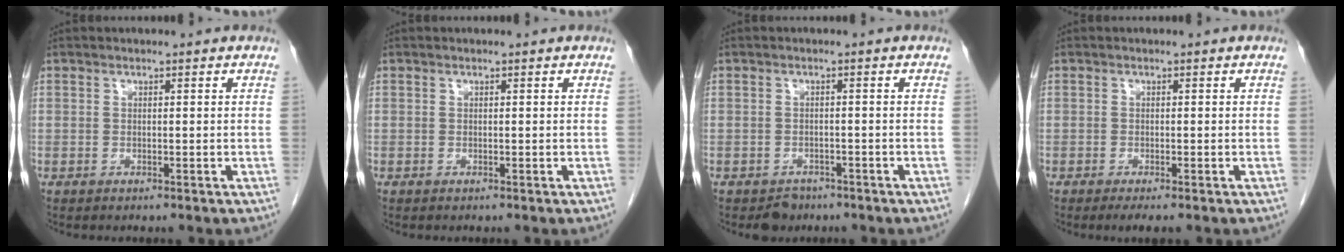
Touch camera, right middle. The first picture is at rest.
{"total": 0.0}
{"total": 2.6, "force": [-2.0, 1.7, 0.3], "torque": [-0.010, 0.004, -0.028]}
{"total": 1.9, "force": [-1.4, 0.2, 1.4], "torque": [-0.020, -0.006, -0.022]}